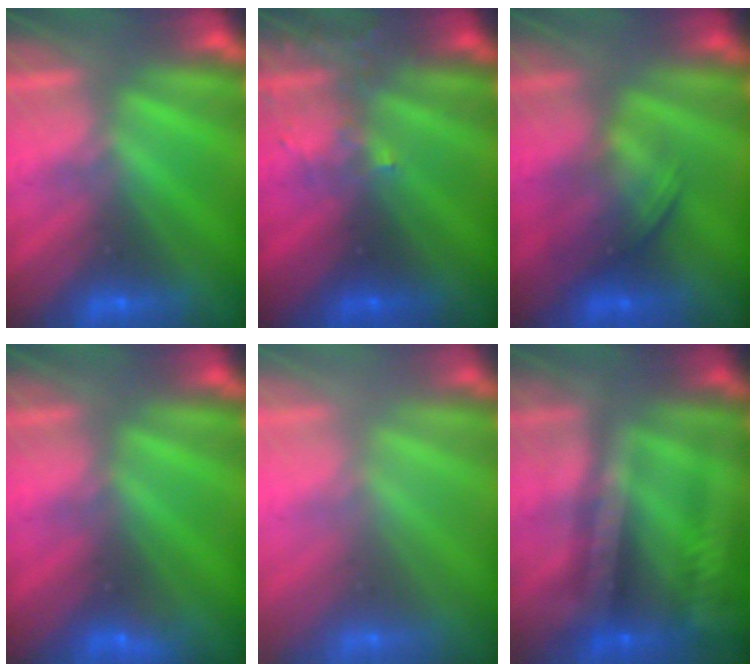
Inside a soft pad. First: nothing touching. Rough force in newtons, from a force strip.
{"total": 3.2}
{"total": 1.8}
{"total": 2.9}
{"total": 2.4}
{"total": 2.4}